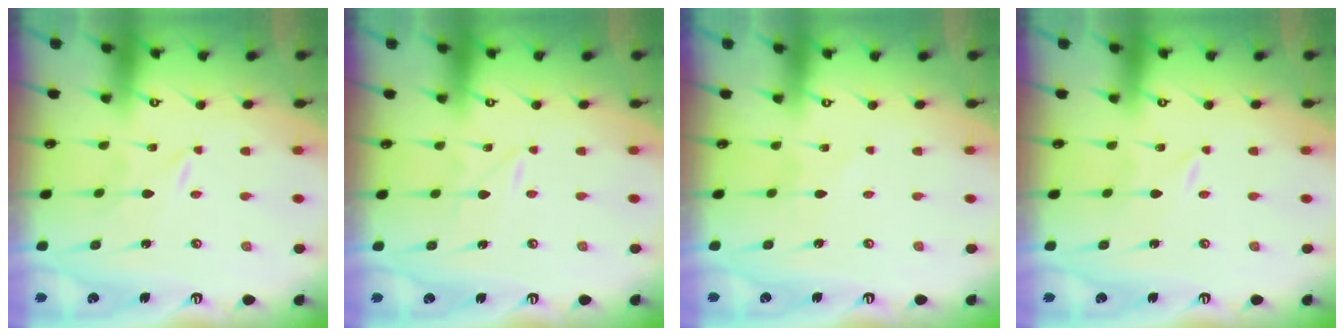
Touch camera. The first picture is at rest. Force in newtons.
{"total": 1.2, "press": 1.2, "slide": 0.1}
{"total": 1.4, "press": 1.4, "slide": 0.1}
{"total": 0.0}